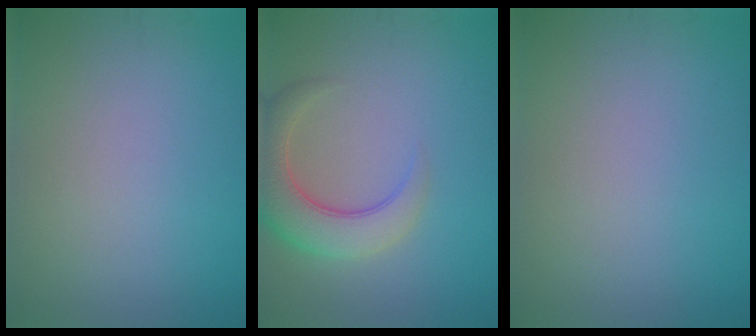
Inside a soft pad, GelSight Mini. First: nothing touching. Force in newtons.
{"total": 5.8, "press": 5.8, "slide": 0.5}
{"total": 0.0}